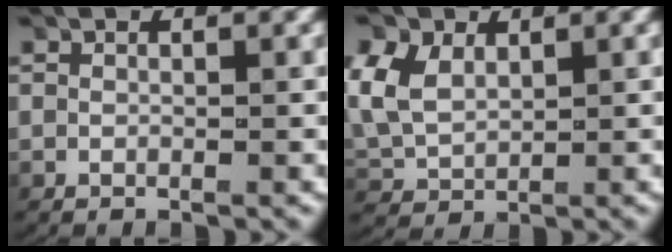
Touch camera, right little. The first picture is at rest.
{"total": 5.0, "force": [1.0, 4.1, 2.6], "torque": [-0.083, -0.008, 0.028]}